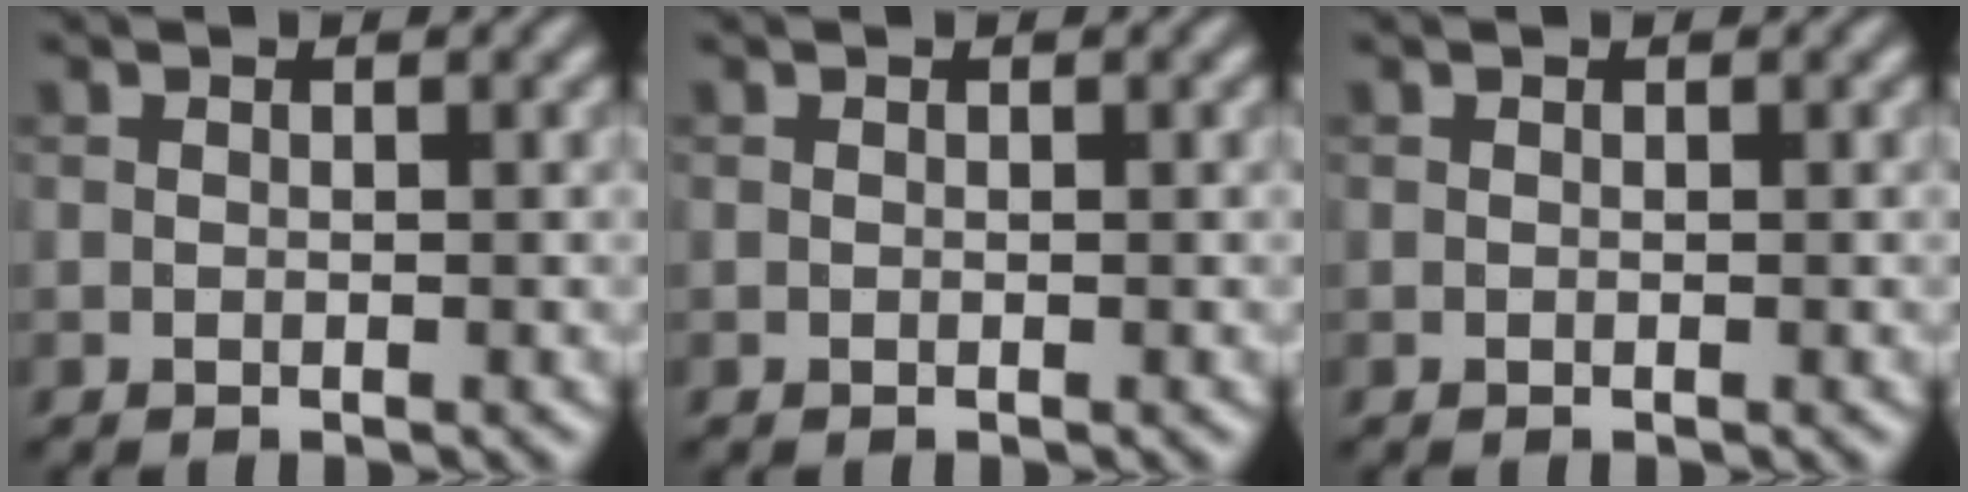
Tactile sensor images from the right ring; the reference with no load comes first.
{"total": 0.0}
{"total": 0.0}